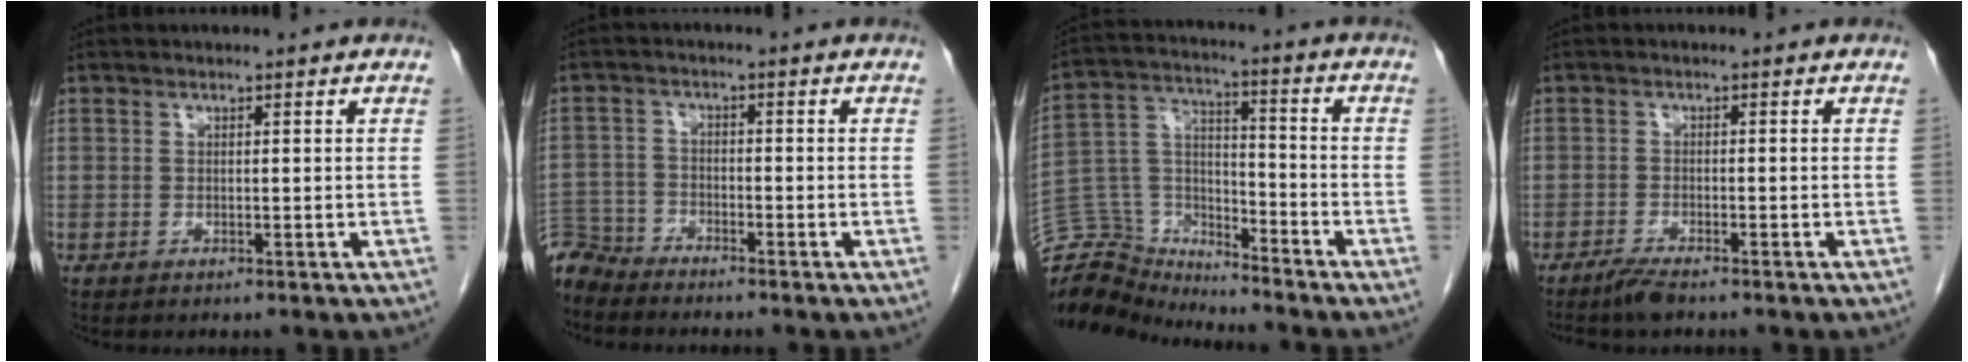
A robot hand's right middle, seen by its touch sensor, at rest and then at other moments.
{"total": 5.3, "force": [-5.3, 0.7, -0.4], "torque": [0.012, -0.006, -0.103]}
{"total": 12.0, "force": [-11.7, 2.5, -0.4], "torque": [-0.003, 0.063, -0.218]}
{"total": 2.7, "force": [-2.3, 0.2, 1.4], "torque": [-0.034, -0.006, -0.044]}